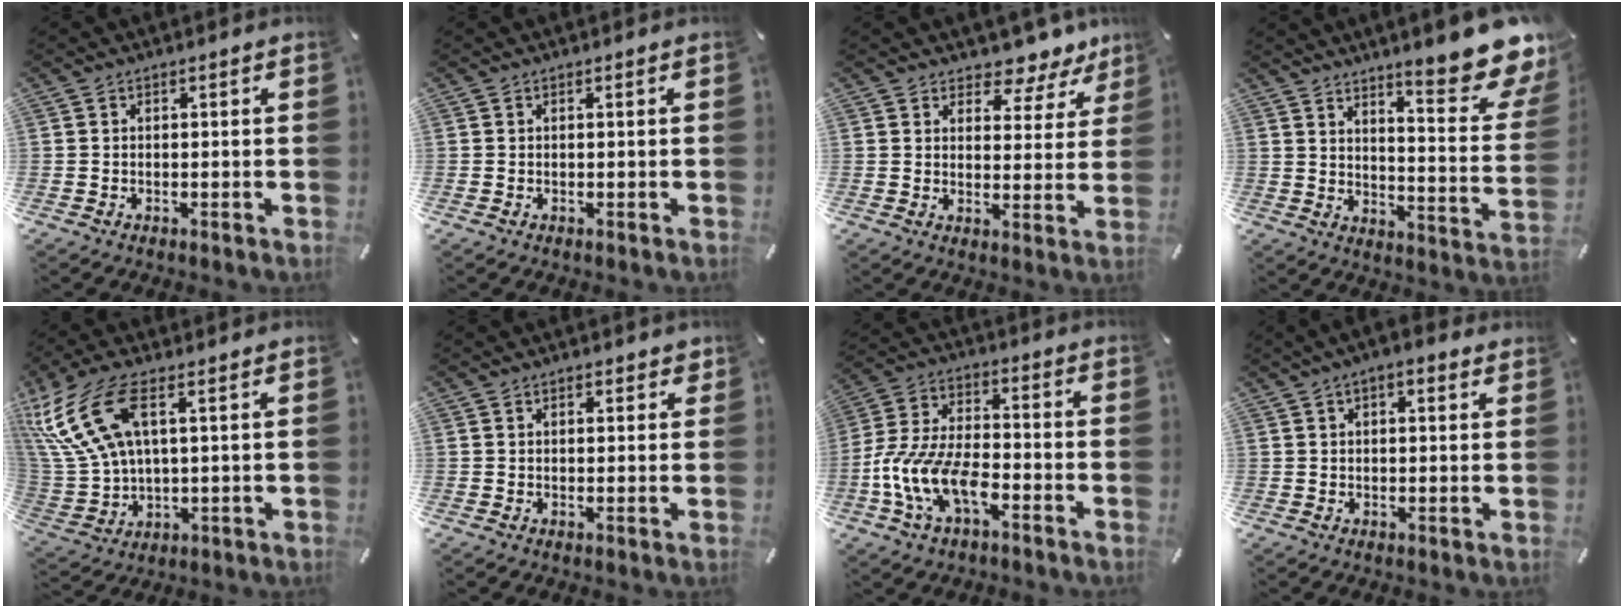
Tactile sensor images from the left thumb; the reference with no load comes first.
{"total": 0.0}
{"total": 6.1, "force": [5.2, 2.8, 1.6], "torque": [-0.008, -0.051, 0.085]}
{"total": 14.6, "force": [11.2, 3.7, 8.6], "torque": [-0.111, -0.108, 0.182]}
{"total": 16.6, "force": [6.8, 8.3, 12.7], "torque": [-0.292, -0.017, 0.123]}
{"total": 1.8, "force": [1.0, 1.2, 0.9], "torque": [-0.010, 0.002, 0.016]}
{"total": 12.5, "force": [-6.0, 6.6, 8.7], "torque": [-0.191, 0.016, -0.111]}
{"total": 3.6, "force": [1.6, 1.7, 2.7], "torque": [-0.047, 0.004, 0.025]}